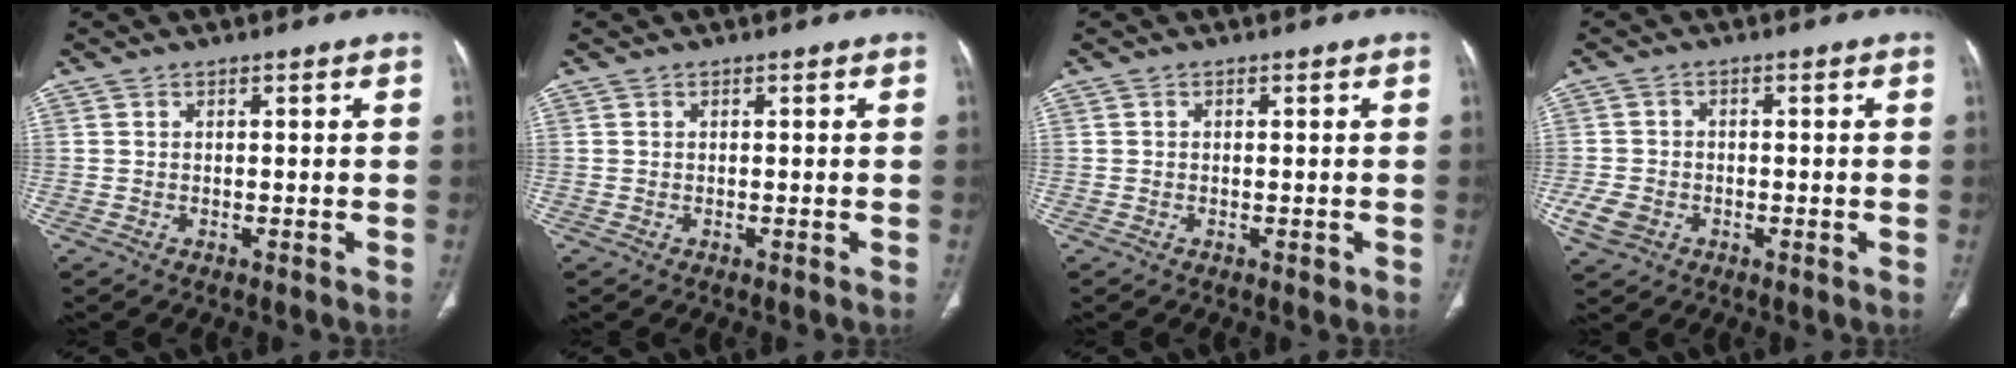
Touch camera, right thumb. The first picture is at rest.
{"total": 0.0}
{"total": 0.8, "force": [-0.2, 0.6, 0.5], "torque": [-0.005, 0.000, -0.002]}
{"total": 5.2, "force": [-1.8, 4.1, 2.6], "torque": [-0.054, 0.008, -0.028]}